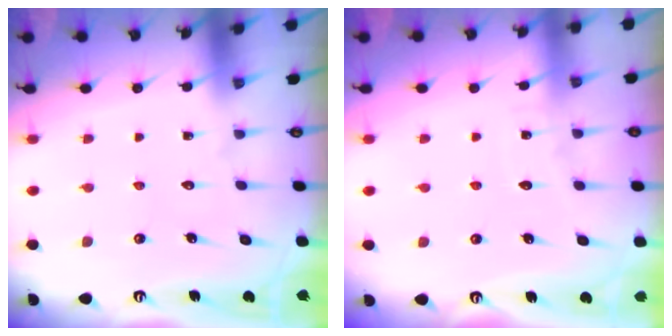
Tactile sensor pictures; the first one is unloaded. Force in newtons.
{"total": 2.9, "press": 2.9, "slide": 0.4}